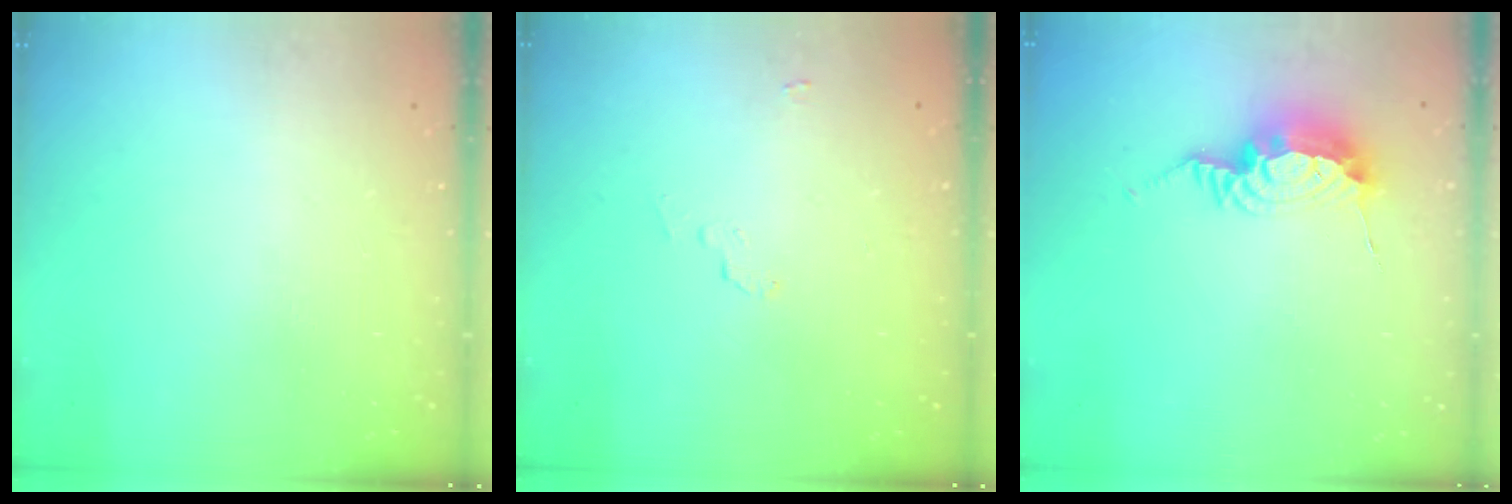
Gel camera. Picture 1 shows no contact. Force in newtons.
{"total": 2.2, "press": 2.2, "slide": 0.2}
{"total": 10.0, "press": 10.0, "slide": 1.1}